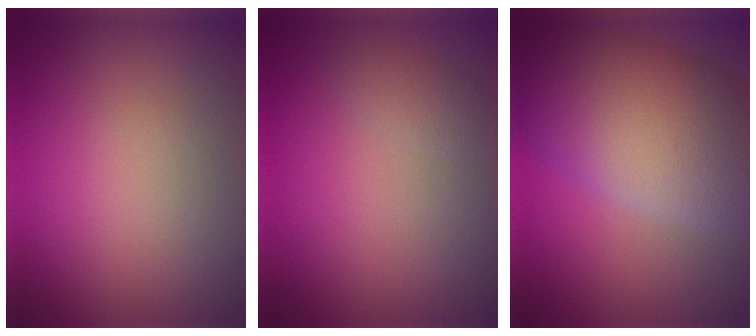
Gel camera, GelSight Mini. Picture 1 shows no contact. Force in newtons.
{"total": 1.2, "press": 1.2, "slide": 0.1}
{"total": 11.7, "press": 11.7, "slide": 0.4}